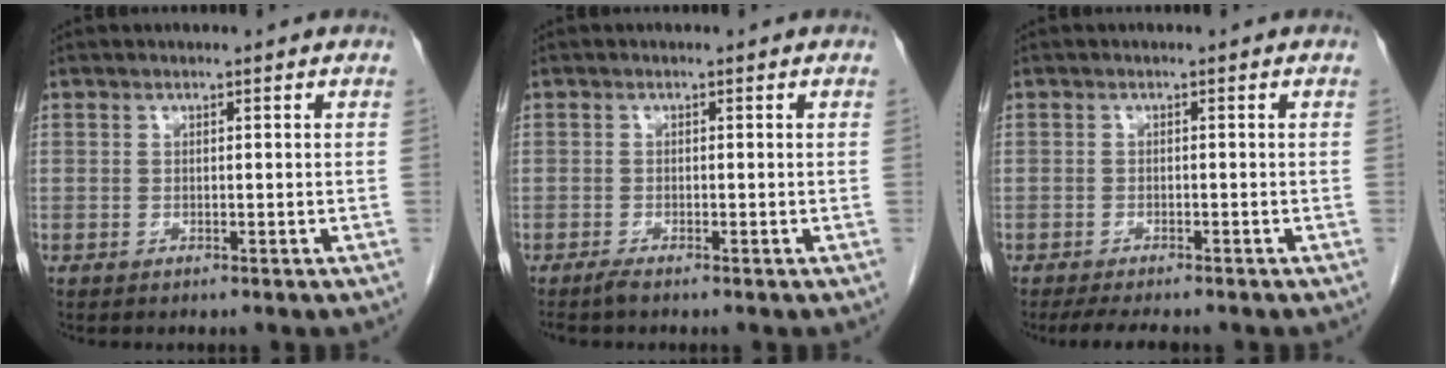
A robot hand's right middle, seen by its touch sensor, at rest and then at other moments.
{"total": 1.0, "force": [-0.8, -0.2, 0.5], "torque": [-0.015, -0.003, -0.018]}
{"total": 6.3, "force": [-5.4, 1.0, 3.2], "torque": [-0.042, -0.010, -0.079]}